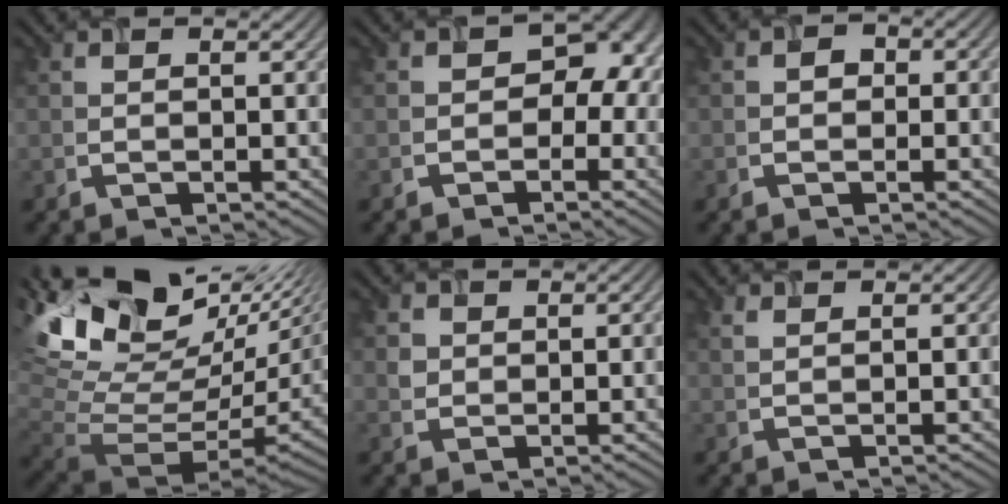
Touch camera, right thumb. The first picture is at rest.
{"total": 5.0, "force": [-0.9, 4.2, 2.6], "torque": [-0.016, -0.007, -0.012]}
{"total": 1.2, "force": [-0.7, 1.0, 0.0], "torque": [0.000, -0.003, -0.009]}
{"total": 15.9, "force": [7.1, 7.6, 12.0], "torque": [-0.225, 0.012, 0.175]}
{"total": 1.5, "force": [0.7, 1.3, -0.1], "torque": [-0.005, -0.006, 0.022]}
{"total": 1.6, "force": [1.3, 0.4, 0.8], "torque": [-0.015, -0.001, 0.029]}